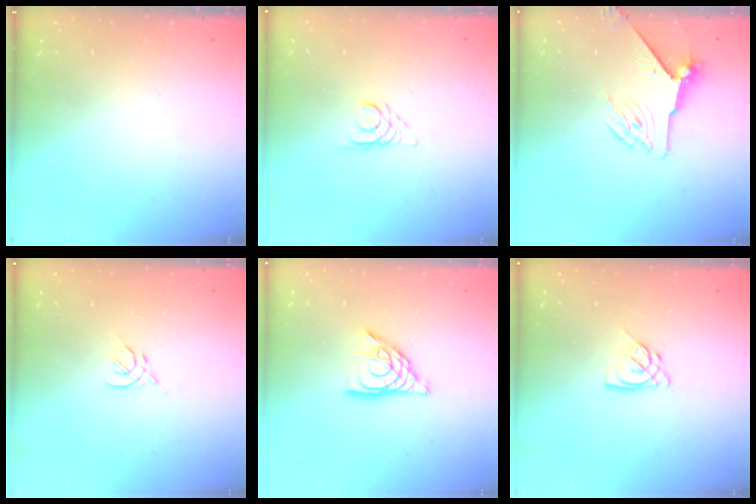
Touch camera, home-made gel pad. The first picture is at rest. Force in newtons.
{"total": 2.6, "press": 2.6, "slide": 0.2}
{"total": 5.4, "press": 5.4, "slide": 0.8}
{"total": 2.7, "press": 2.6, "slide": 0.8}
{"total": 10.4, "press": 10.4, "slide": 1.2}
{"total": 5.6, "press": 5.6, "slide": 0.5}